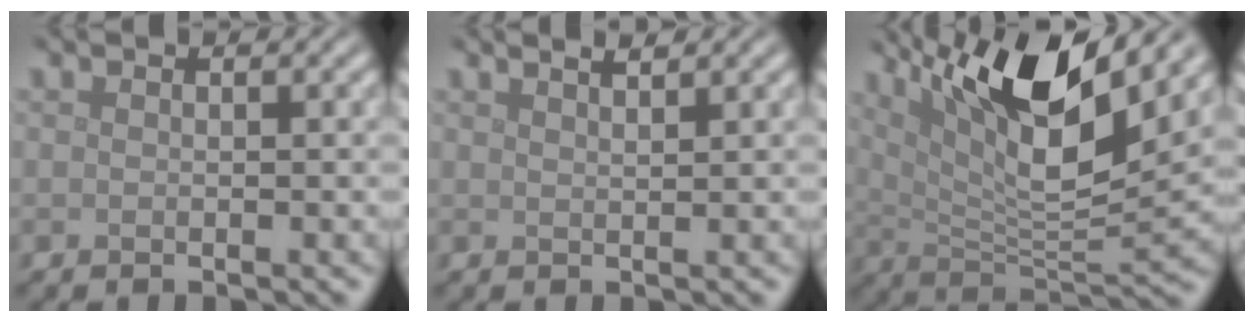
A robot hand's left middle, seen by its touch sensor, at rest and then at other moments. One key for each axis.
{"total": 3.0, "fx": 2.2, "fy": 1.1, "fz": 1.7, "tx": 0.000, "ty": 0.017, "tz": 0.001}
{"total": 12.1, "fx": 6.6, "fy": 2.9, "fz": 9.8, "tx": -0.170, "ty": -0.002, "tz": 0.122}